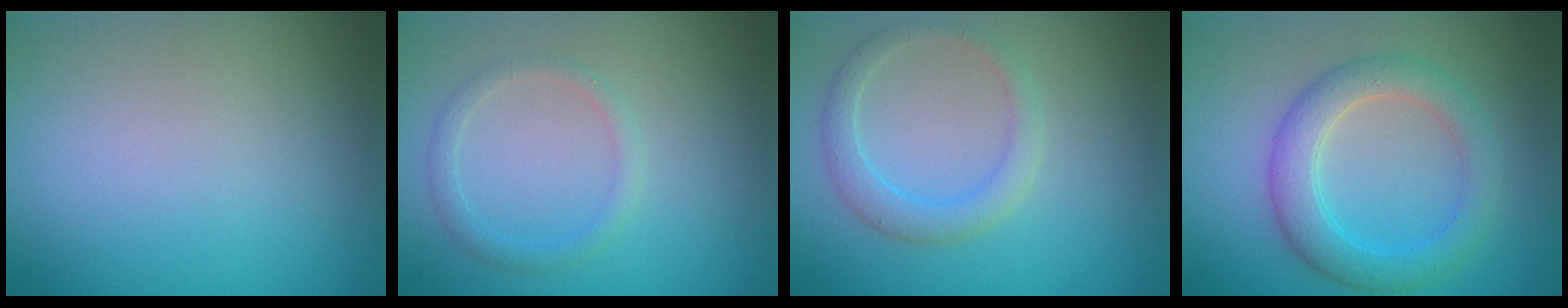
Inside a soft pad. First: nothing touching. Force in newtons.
{"total": 1.4, "press": 1.4, "slide": 0.1}
{"total": 2.3, "press": 2.3, "slide": 0.2}
{"total": 4.2, "press": 4.2, "slide": 0.3}